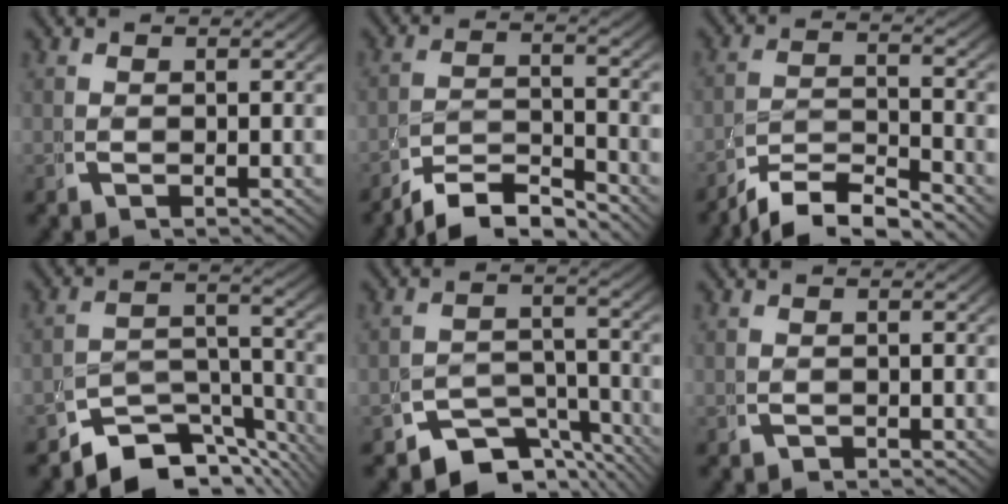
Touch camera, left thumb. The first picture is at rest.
{"total": 6.0, "force": [-4.6, 2.6, 2.7], "torque": [-0.033, -0.015, -0.080]}
{"total": 6.3, "force": [-4.4, 3.2, 3.1], "torque": [-0.048, -0.020, -0.075]}
{"total": 7.6, "force": [-5.7, 3.6, 3.6], "torque": [-0.056, -0.021, -0.088]}
{"total": 6.2, "force": [-5.0, 3.0, 2.2], "torque": [-0.020, -0.020, -0.084]}
{"total": 0.6, "force": [-0.5, 0.3, -0.2], "torque": [0.007, -0.002, -0.008]}